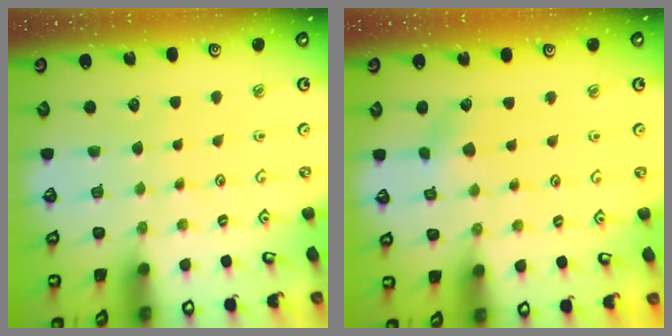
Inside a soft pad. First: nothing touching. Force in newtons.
{"total": 3.9, "press": 3.9, "slide": 0.6}